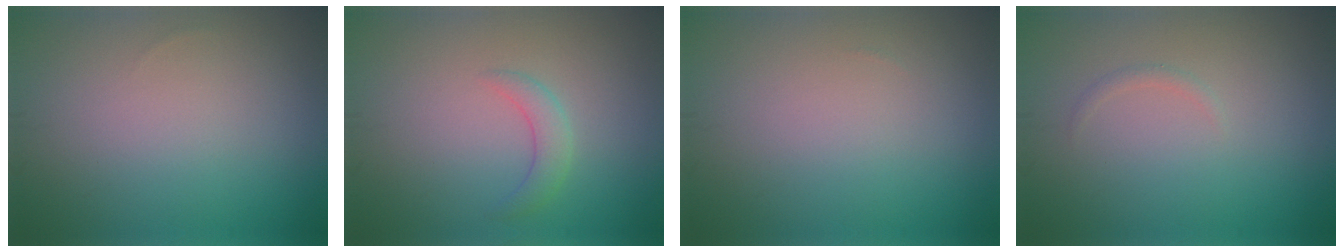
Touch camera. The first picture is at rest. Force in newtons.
{"total": 1.8, "press": 1.8, "slide": 0.1}
{"total": 0.0}
{"total": 0.6, "press": 0.6, "slide": 0.0}